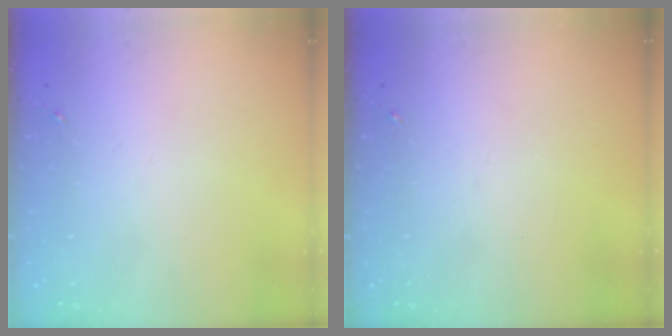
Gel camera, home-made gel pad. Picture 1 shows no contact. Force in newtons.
{"total": 0.0}